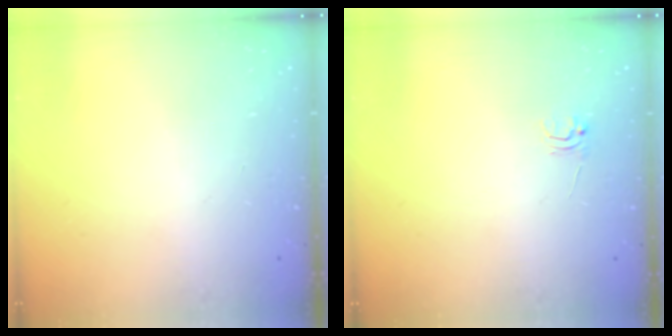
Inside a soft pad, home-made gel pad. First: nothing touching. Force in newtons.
{"total": 4.0, "press": 4.0, "slide": 0.6}